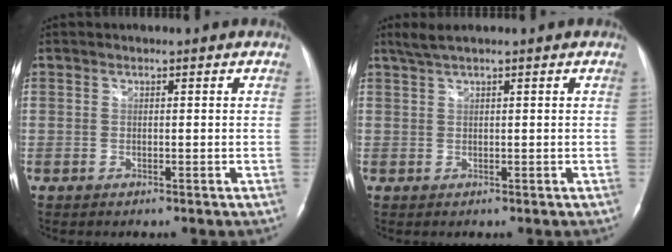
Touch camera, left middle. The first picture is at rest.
{"total": 2.3, "force": [1.6, -0.1, 1.6], "torque": [-0.041, 0.017, 0.037]}